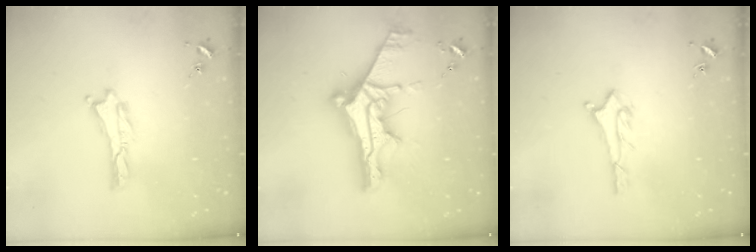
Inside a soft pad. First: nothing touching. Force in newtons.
{"total": 11.7, "press": 11.6, "slide": 1.2}
{"total": 1.6, "press": 1.6, "slide": 0.1}